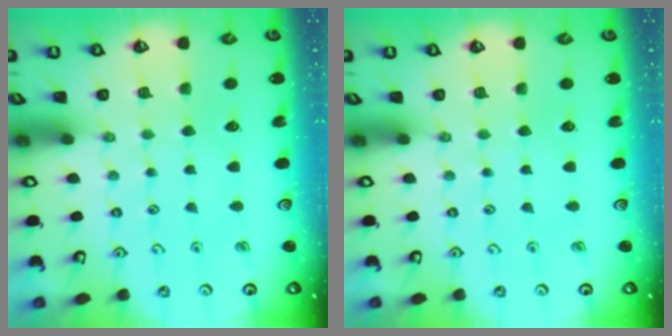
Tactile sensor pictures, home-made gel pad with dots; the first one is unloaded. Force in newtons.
{"total": 0.0}